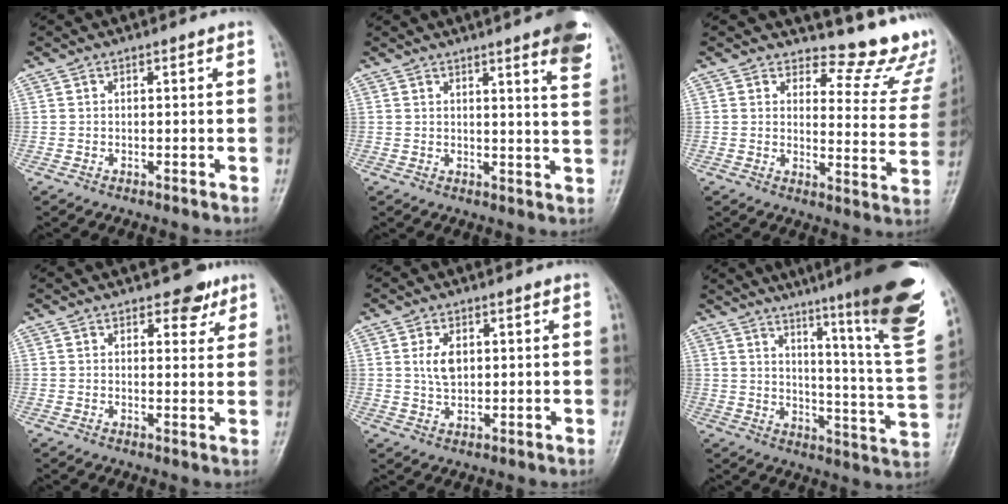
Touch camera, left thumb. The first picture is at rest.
{"total": 9.1, "force": [5.7, 1.0, 7.1], "torque": [-0.074, -0.025, 0.061]}
{"total": 14.9, "force": [13.5, 5.2, 3.5], "torque": [0.012, -0.134, 0.135]}
{"total": 4.6, "force": [3.2, 2.5, 2.1], "torque": [0.001, -0.016, 0.041]}
{"total": 4.5, "force": [1.1, 2.7, 3.4], "torque": [-0.056, -0.005, 0.024]}
{"total": 26.5, "force": [17.5, 1.7, 19.8], "torque": [-0.255, -0.104, 0.239]}